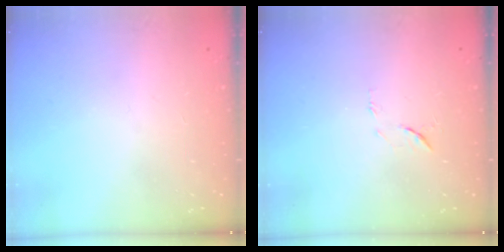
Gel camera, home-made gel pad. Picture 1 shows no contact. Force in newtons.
{"total": 6.4, "press": 6.4, "slide": 0.6}